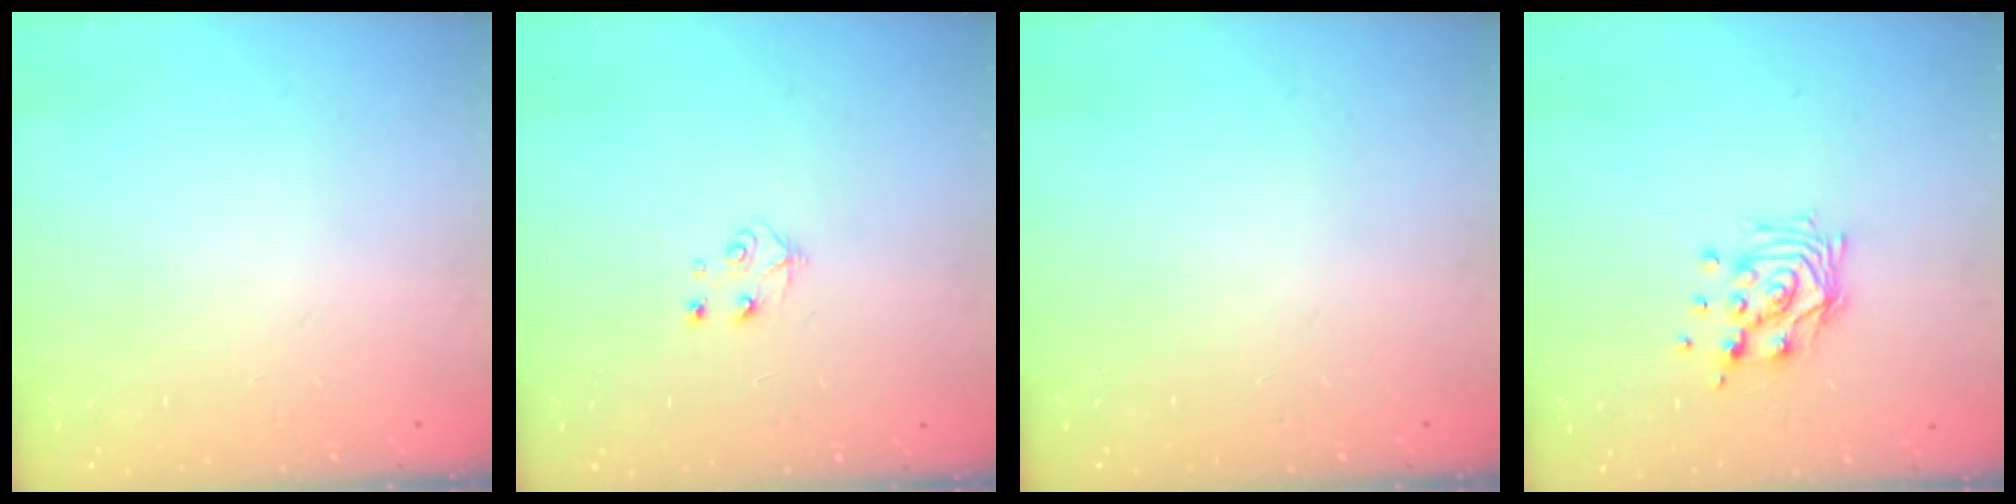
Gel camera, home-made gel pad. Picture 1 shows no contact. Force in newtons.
{"total": 4.5, "press": 4.5, "slide": 0.4}
{"total": 0.0}
{"total": 11.1, "press": 11.0, "slide": 0.9}